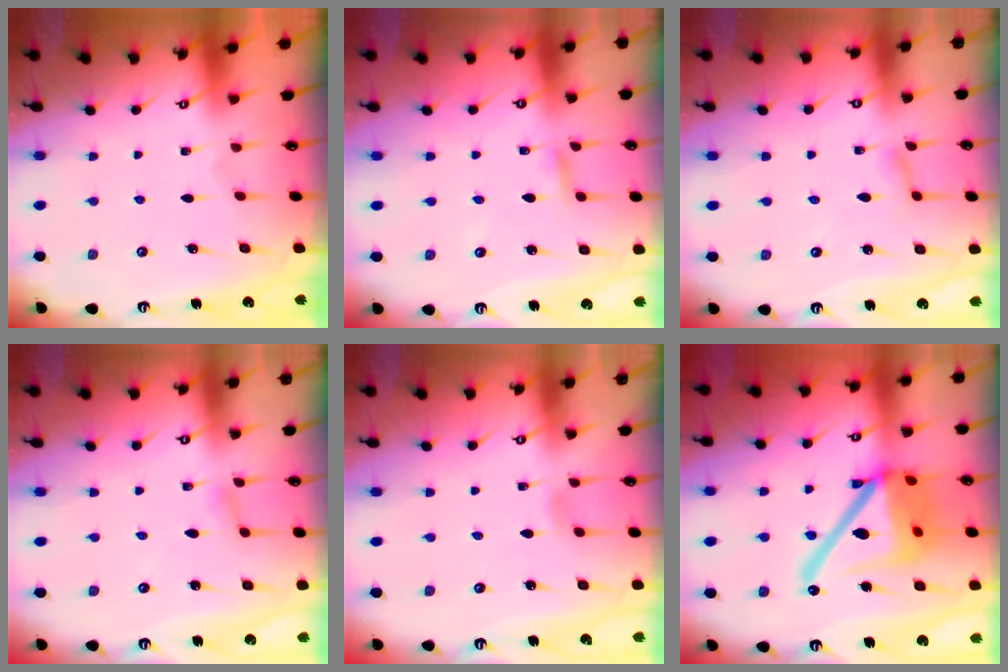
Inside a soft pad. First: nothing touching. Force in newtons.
{"total": 2.0, "press": 2.0, "slide": 0.1}
{"total": 1.9, "press": 1.9, "slide": 0.1}
{"total": 3.1, "press": 3.0, "slide": 0.3}
{"total": 2.9, "press": 2.9, "slide": 0.3}
{"total": 21.7, "press": 21.5, "slide": 2.8}